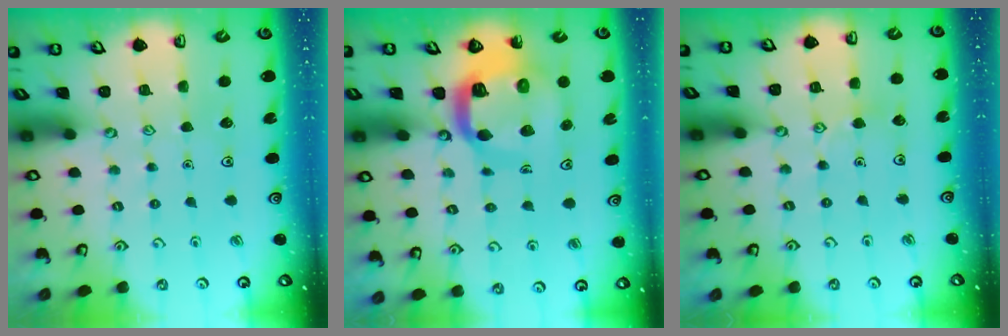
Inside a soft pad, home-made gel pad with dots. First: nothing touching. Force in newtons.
{"total": 12.5, "press": 12.4, "slide": 1.5}
{"total": 4.4, "press": 4.4, "slide": 0.4}